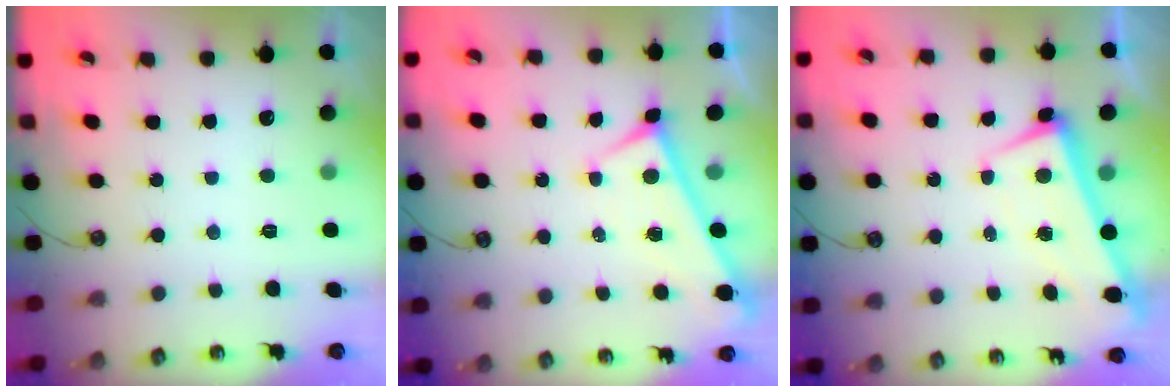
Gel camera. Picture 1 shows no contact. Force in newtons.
{"total": 0.0}
{"total": 1.6, "press": 0.5, "slide": 1.5}